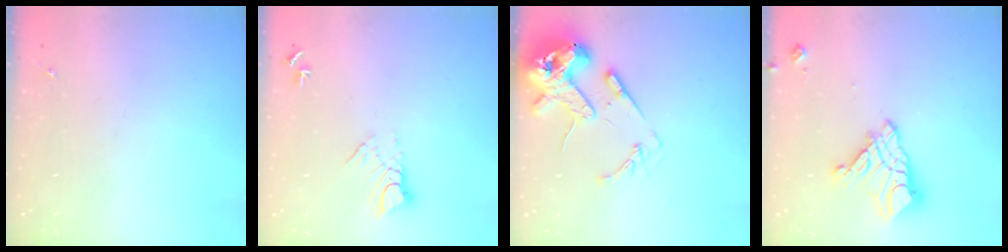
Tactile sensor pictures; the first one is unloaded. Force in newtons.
{"total": 5.9, "press": 5.9, "slide": 0.5}
{"total": 14.8, "press": 14.6, "slide": 2.1}
{"total": 13.1, "press": 13.0, "slide": 1.3}